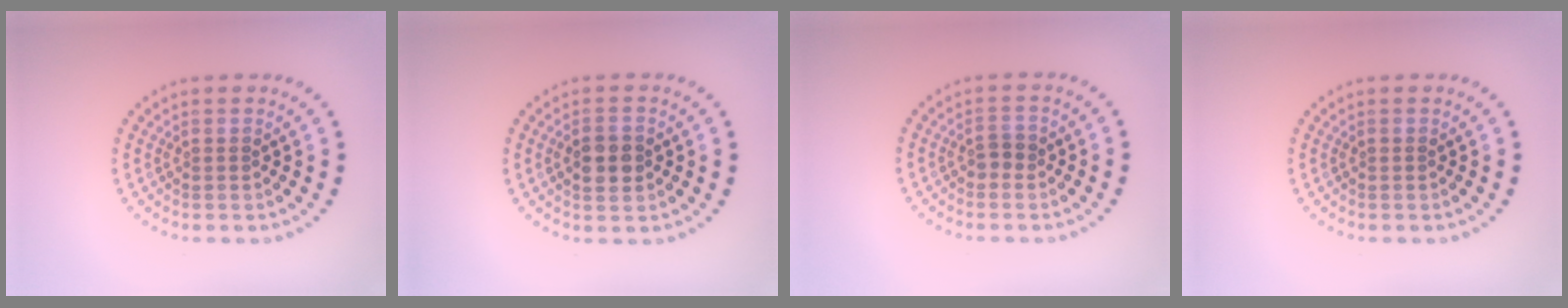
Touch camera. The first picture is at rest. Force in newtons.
{"total": 2.6, "press": 2.6, "slide": 0.3}
{"total": 1.2, "press": 1.1, "slide": 0.4}
{"total": 0.0}